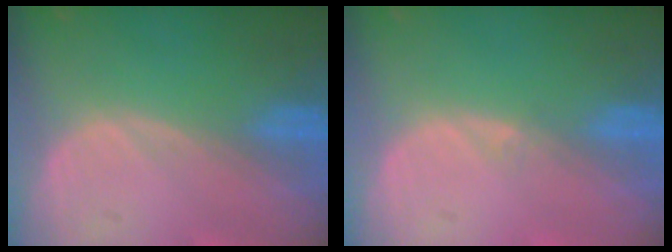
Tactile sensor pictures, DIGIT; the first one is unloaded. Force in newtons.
{"total": 0.6, "press": 0.5, "slide": 0.4}